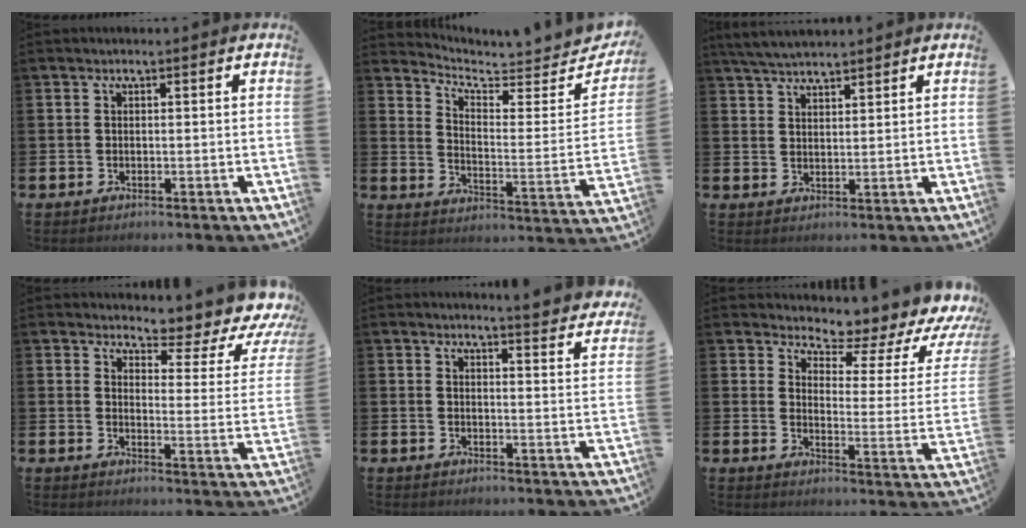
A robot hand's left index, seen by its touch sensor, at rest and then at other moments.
{"total": 5.0, "force": [4.7, 1.3, 1.2], "torque": [-0.033, -0.056, 0.072]}
{"total": 4.4, "force": [4.2, 0.6, 1.0], "torque": [-0.026, -0.016, 0.076]}
{"total": 4.3, "force": [3.7, 1.3, 1.6], "torque": [-0.025, -0.048, 0.050]}
{"total": 4.4, "force": [4.4, -0.3, 0.4], "torque": [-0.001, -0.033, 0.075]}
{"total": 5.6, "force": [5.2, 1.3, 1.6], "torque": [-0.034, -0.053, 0.078]}